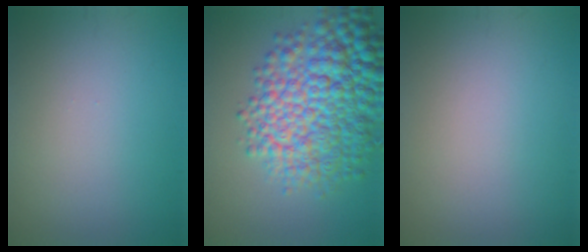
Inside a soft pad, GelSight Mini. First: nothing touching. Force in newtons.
{"total": 10.9, "press": 10.9, "slide": 0.3}
{"total": 0.0}